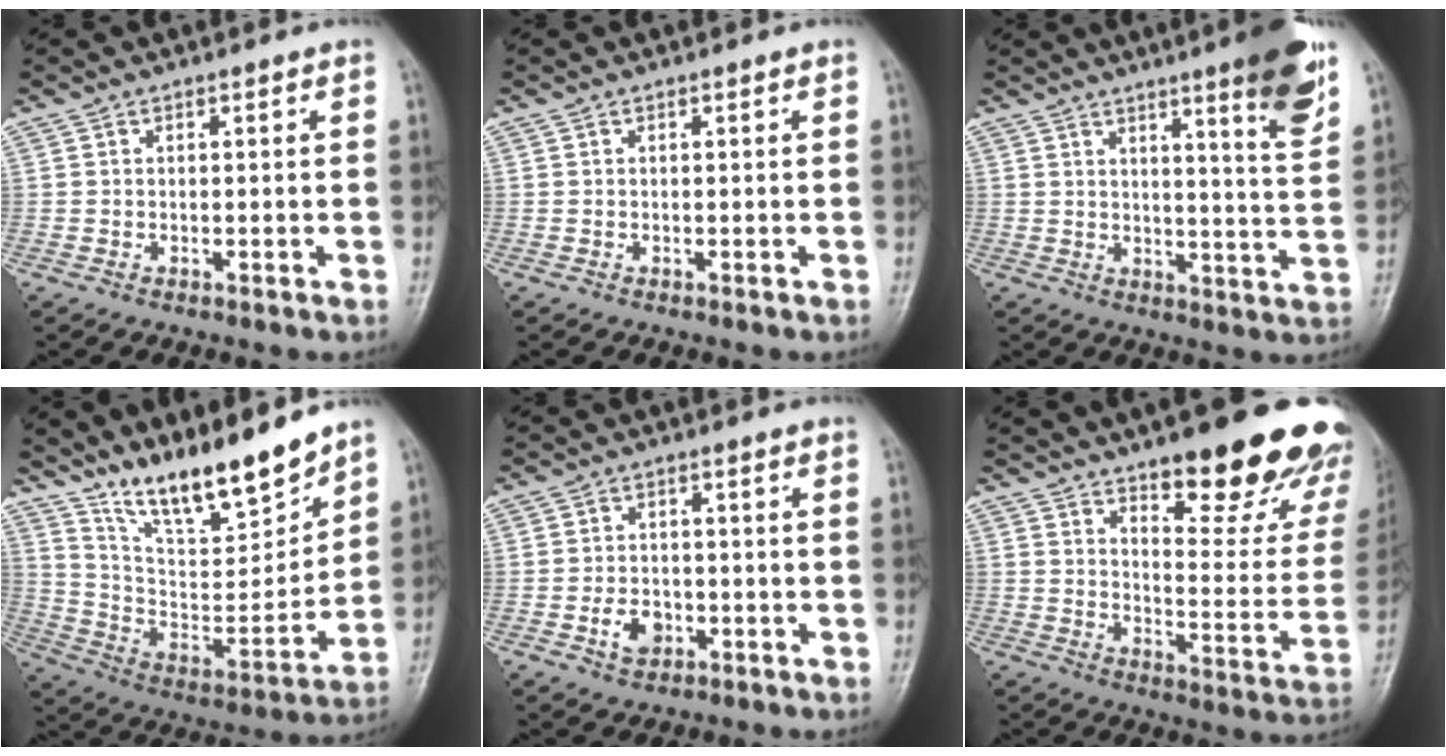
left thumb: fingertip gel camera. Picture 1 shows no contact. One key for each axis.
{"total": 0.0}
{"total": 11.4, "fx": 6.8, "fy": 1.1, "fz": 9.1, "tx": -0.107, "ty": -0.041, "tz": 0.091}
{"total": 17.5, "fx": 14.2, "fy": 3.9, "fz": 9.4, "tx": -0.120, "ty": -0.086, "tz": 0.261}
{"total": 4.6, "fx": -1.6, "fy": 3.4, "fz": 2.7, "tx": -0.034, "ty": 0.009, "tz": -0.027}
{"total": 24.0, "fx": 16.5, "fy": 7.7, "fz": 15.7, "tx": -0.154, "ty": -0.102, "tz": 0.219}